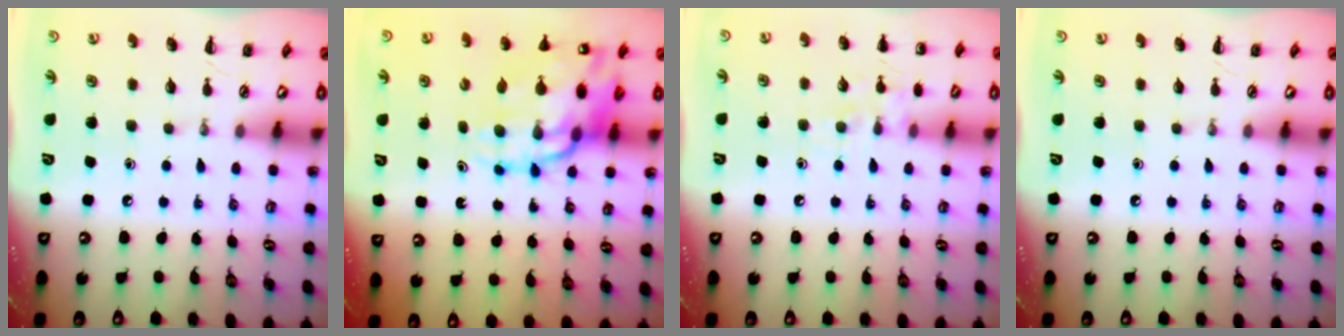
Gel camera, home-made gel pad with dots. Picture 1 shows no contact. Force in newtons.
{"total": 19.3, "press": 18.7, "slide": 5.0}
{"total": 7.6, "press": 7.5, "slide": 1.2}
{"total": 0.0}